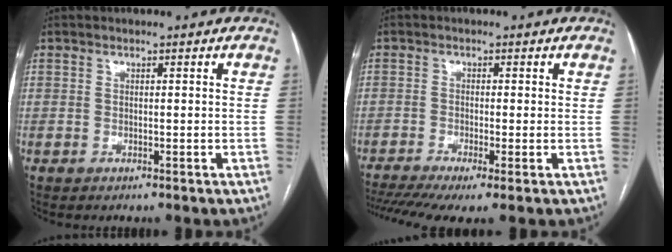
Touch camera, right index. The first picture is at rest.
{"total": 8.4, "force": [-5.4, 1.3, 6.2], "torque": [-0.116, -0.009, -0.094]}